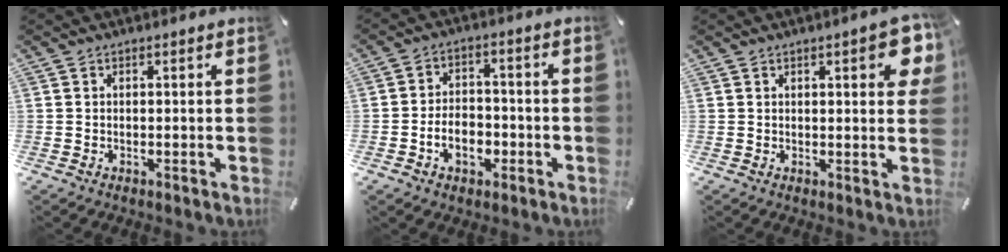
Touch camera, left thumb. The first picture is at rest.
{"total": 7.6, "force": [-2.7, 5.5, 4.6], "torque": [-0.080, 0.014, -0.048]}
{"total": 7.3, "force": [2.8, 2.5, 6.3], "torque": [-0.081, -0.006, 0.042]}